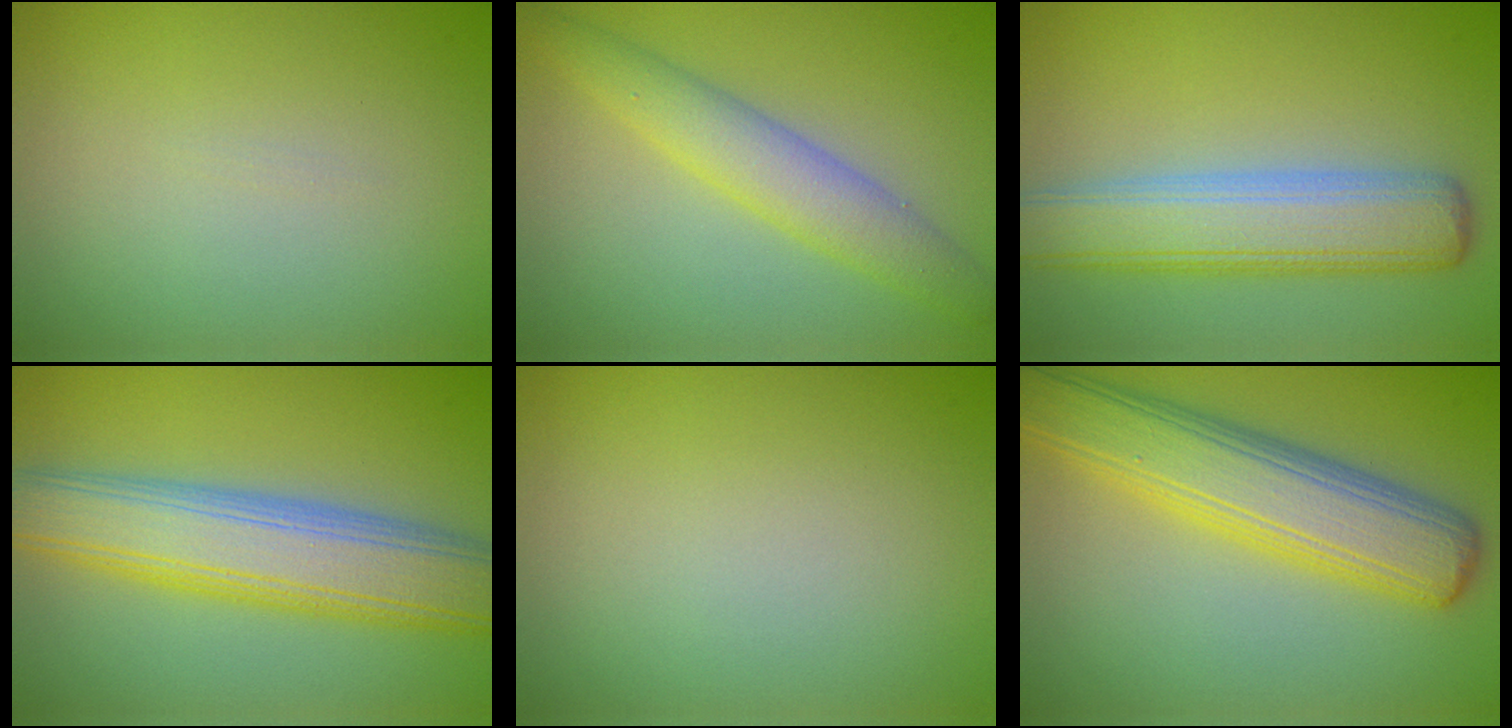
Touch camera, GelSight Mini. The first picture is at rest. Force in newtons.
{"total": 4.4, "press": 4.4, "slide": 0.2}
{"total": 7.0, "press": 7.0, "slide": 0.6}
{"total": 9.1, "press": 9.1, "slide": 0.7}
{"total": 0.0}
{"total": 8.0, "press": 8.0, "slide": 0.2}